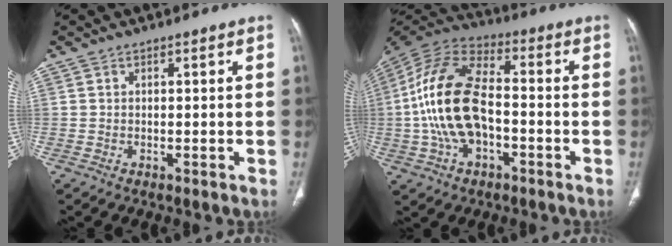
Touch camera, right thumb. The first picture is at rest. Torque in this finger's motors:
{"motor_torque": [0.60, 0.10, 2.17, -0.55, 0.82]}